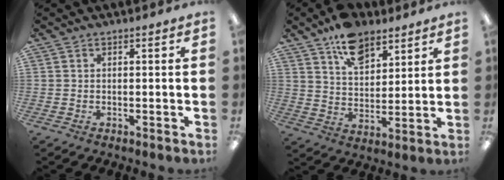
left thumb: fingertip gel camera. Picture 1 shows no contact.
{"total": 11.3, "force": [7.9, 6.3, 5.0], "torque": [-0.076, -0.040, 0.144]}